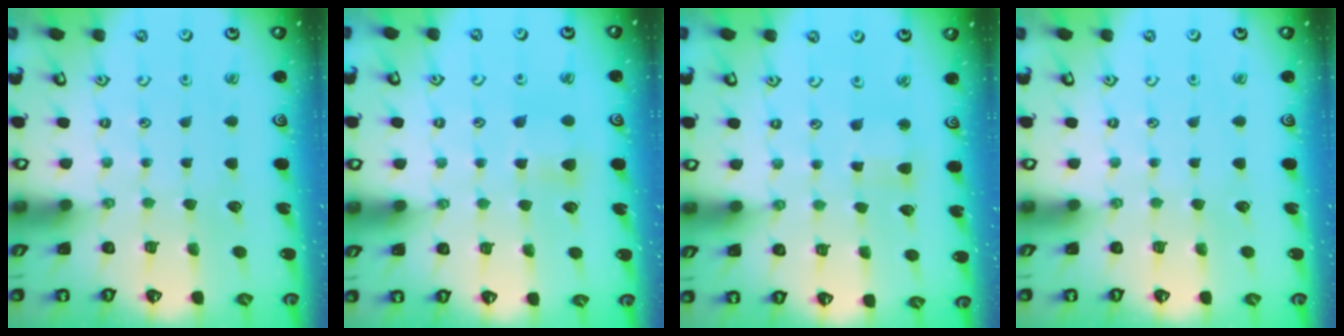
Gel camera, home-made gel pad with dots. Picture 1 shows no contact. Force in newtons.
{"total": 4.1, "press": 4.0, "slide": 0.7}
{"total": 3.2, "press": 3.1, "slide": 0.7}
{"total": 0.0}